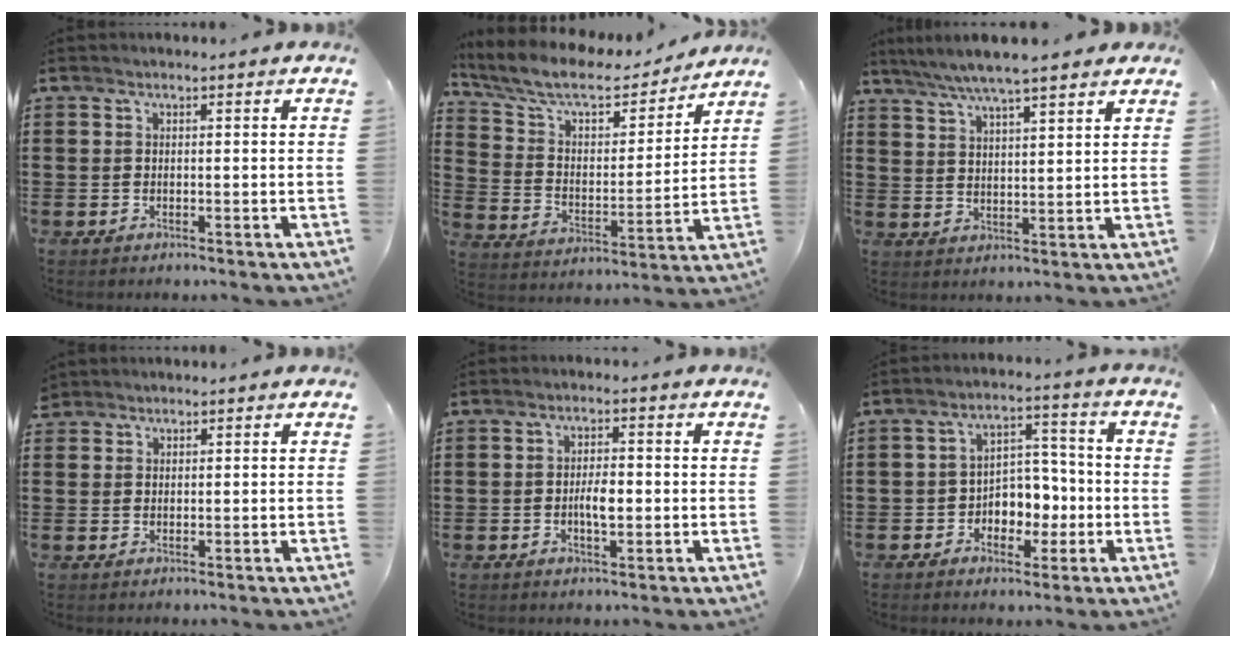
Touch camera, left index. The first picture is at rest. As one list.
[{"total": 8.7, "force": [7.6, 2.3, 3.7], "torque": [-0.104, -0.044, 0.127]}, {"total": 5.7, "force": [4.7, 0.5, 3.2], "torque": [-0.075, -0.010, 0.081]}, {"total": 1.3, "force": [1.2, 0.5, -0.1], "torque": [-0.002, 0.002, 0.025]}, {"total": 3.6, "force": [-0.5, 1.3, 3.4], "torque": [-0.053, 0.001, -0.011]}, {"total": 5.2, "force": [-1.5, 4.3, 2.5], "torque": [-0.049, 0.008, -0.032]}]